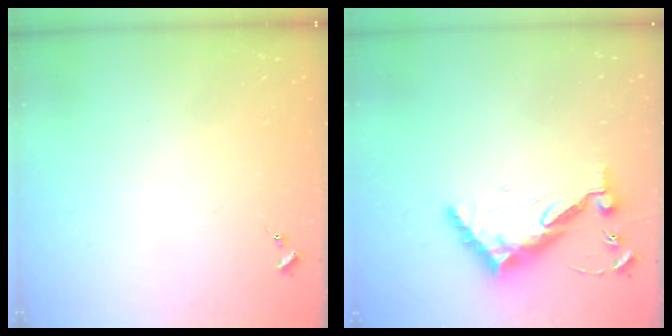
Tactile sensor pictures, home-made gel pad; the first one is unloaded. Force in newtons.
{"total": 10.3, "press": 10.2, "slide": 1.0}